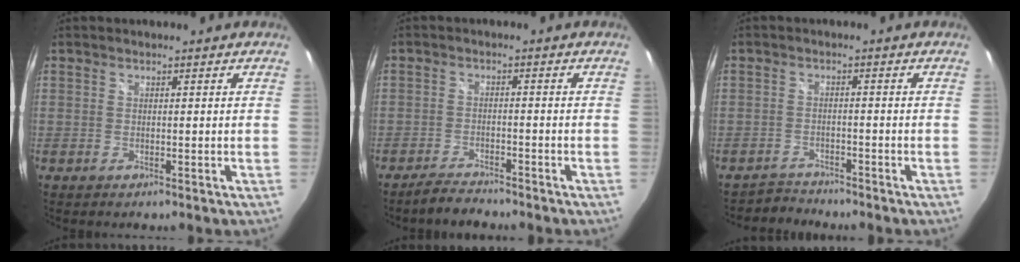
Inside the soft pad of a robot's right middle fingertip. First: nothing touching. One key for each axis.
{"total": 3.8, "fx": -3.5, "fy": 0.7, "fz": 1.1, "tx": -0.040, "ty": -0.003, "tz": -0.064}
{"total": 3.0, "fx": -2.9, "fy": 0.6, "fz": -0.5, "tx": -0.001, "ty": 0.004, "tz": -0.056}